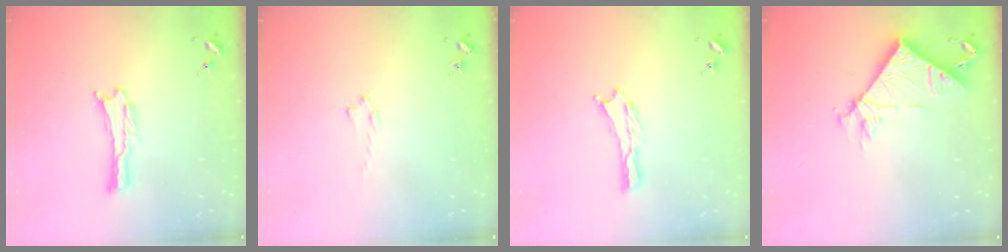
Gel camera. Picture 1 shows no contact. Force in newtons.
{"total": 0.8, "press": 0.7, "slide": 0.2}
{"total": 0.0}
{"total": 7.6, "press": 7.6, "slide": 0.6}